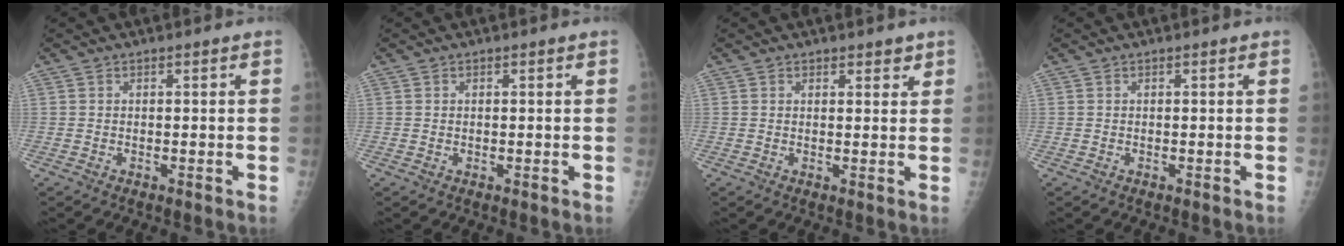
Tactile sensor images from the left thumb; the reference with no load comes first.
{"total": 0.0}
{"total": 2.1, "force": [1.5, 1.1, 0.8], "torque": [0.006, -0.008, 0.017]}
{"total": 0.0}